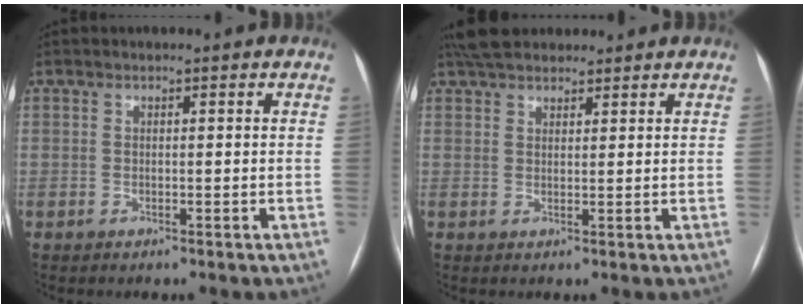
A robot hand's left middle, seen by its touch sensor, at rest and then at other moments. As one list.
[{"total": 7.0, "force": [6.0, 2.5, 2.5], "torque": [-0.037, 0.034, 0.106]}]